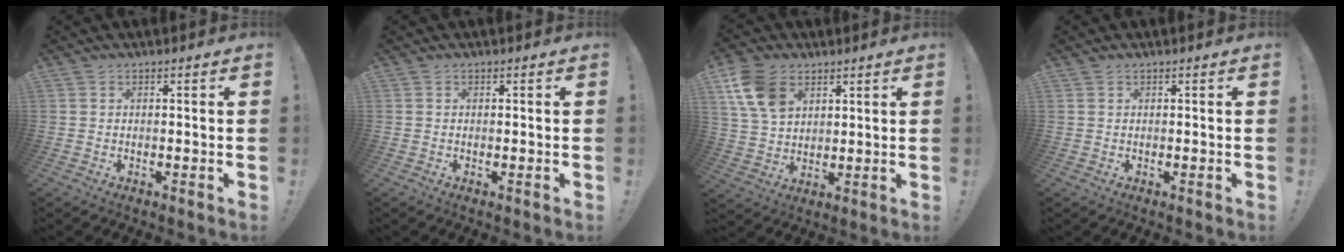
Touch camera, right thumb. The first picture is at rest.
{"total": 0.0}
{"total": 12.8, "force": [6.0, 8.8, 7.1], "torque": [-0.124, -0.015, 0.120]}
{"total": 0.0}